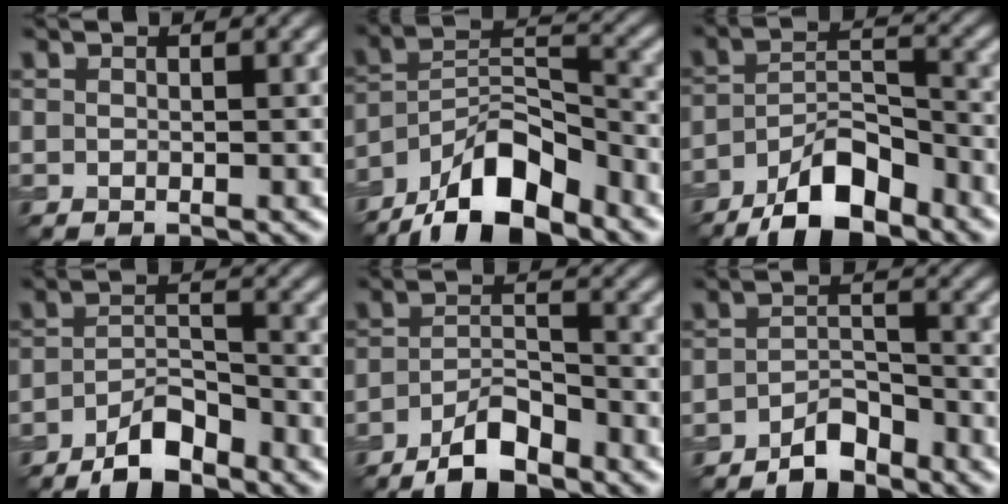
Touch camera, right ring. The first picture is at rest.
{"total": 10.8, "force": [-7.8, 4.2, 6.3], "torque": [-0.099, 0.012, -0.149]}
{"total": 7.7, "force": [-5.5, 2.8, 4.7], "torque": [-0.074, 0.006, -0.100]}
{"total": 4.9, "force": [-3.5, 1.6, 2.9], "torque": [-0.050, 0.002, -0.067]}
{"total": 5.0, "force": [-3.6, 1.6, 3.0], "torque": [-0.054, 0.001, -0.069]}
{"total": 3.2, "force": [-2.6, 1.1, 1.5], "torque": [-0.022, 0.013, -0.052]}